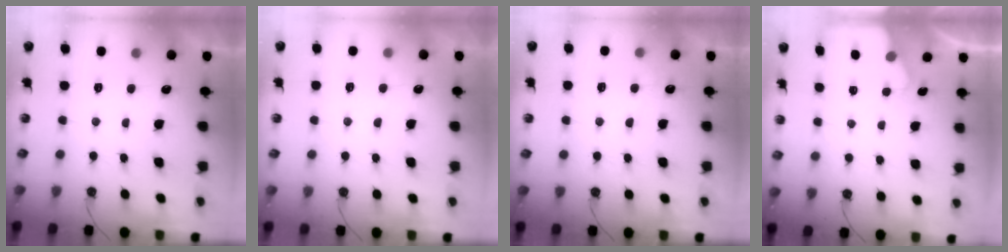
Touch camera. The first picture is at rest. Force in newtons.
{"total": 6.1, "press": 6.1, "slide": 0.7}
{"total": 4.9, "press": 4.9, "slide": 0.7}
{"total": 1.7, "press": 1.6, "slide": 0.2}